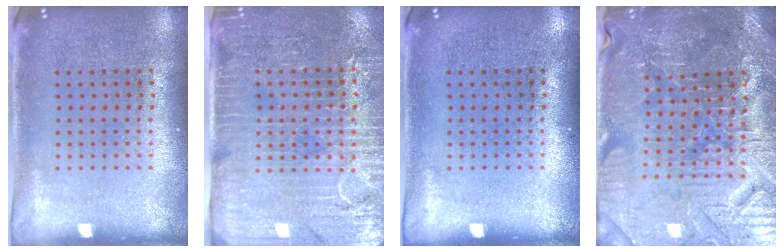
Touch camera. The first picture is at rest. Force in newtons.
{"total": 3.6, "press": 3.3, "slide": 1.4}
{"total": 0.0}
{"total": 3.8, "press": 3.8, "slide": 0.6}